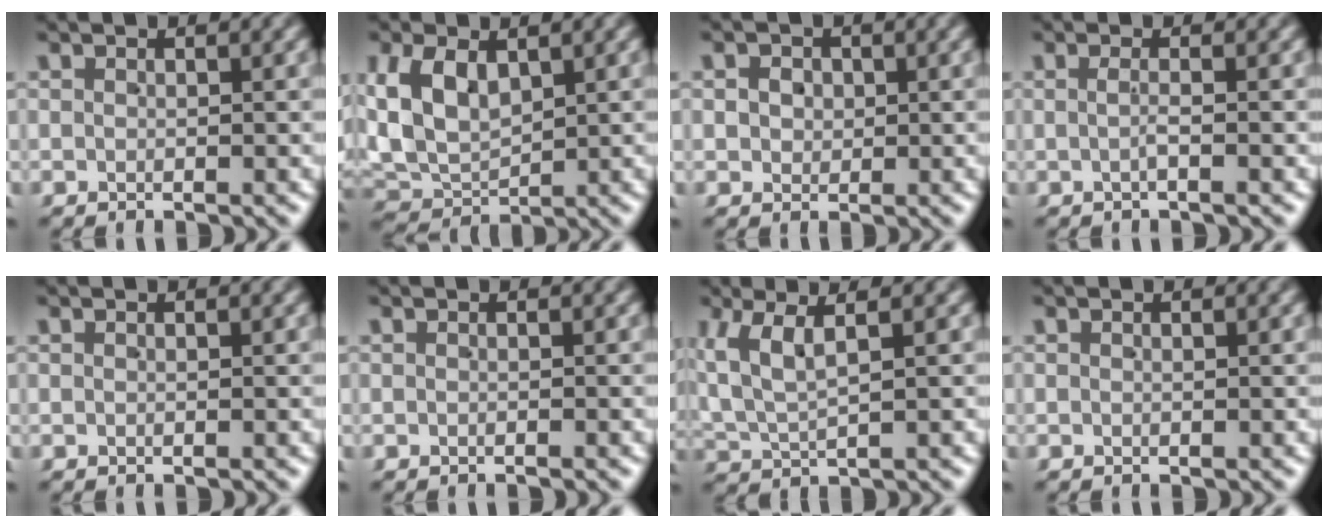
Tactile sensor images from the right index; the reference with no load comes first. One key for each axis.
{"total": 9.3, "fx": 1.1, "fy": 7.9, "fz": 4.8, "tx": -0.134, "ty": -0.015, "tz": 0.020}
{"total": 1.7, "fx": 0.3, "fy": 1.6, "fz": 0.7, "tx": -0.008, "ty": -0.005, "tz": 0.011}
{"total": 1.1, "fx": -0.5, "fy": -0.3, "fz": 0.9, "tx": -0.023, "ty": -0.002, "tz": -0.008}
{"total": 0.0}
{"total": 0.0}
{"total": 4.2, "fx": 1.6, "fy": 2.5, "fz": 3.0, "tx": -0.076, "ty": -0.005, "tz": 0.036}
{"total": 0.0}